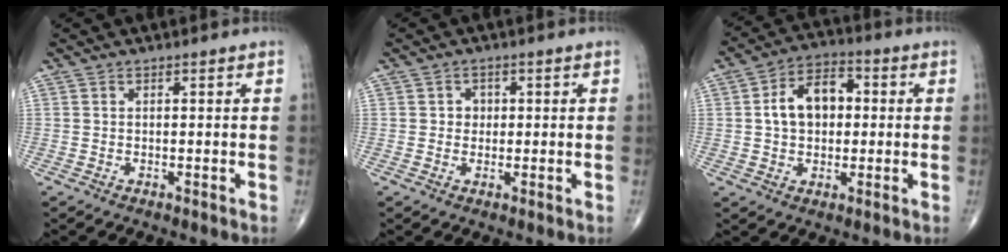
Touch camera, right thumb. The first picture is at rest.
{"total": 2.0, "force": [0.2, 1.8, 0.8], "torque": [0.006, 0.003, -0.001]}
{"total": 10.1, "force": [0.9, 6.8, 7.4], "torque": [-0.103, 0.022, 0.009]}